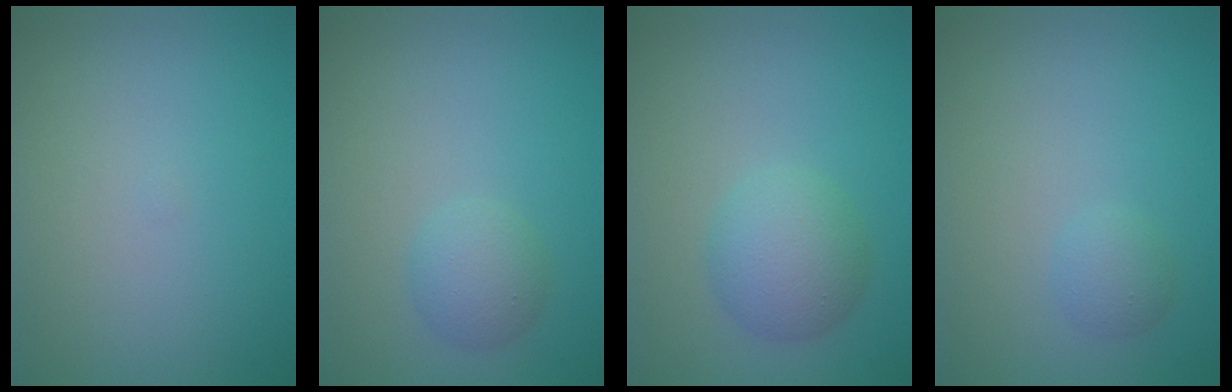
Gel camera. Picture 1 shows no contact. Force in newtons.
{"total": 2.2, "press": 2.2, "slide": 0.1}
{"total": 4.4, "press": 4.4, "slide": 0.1}
{"total": 1.4, "press": 1.4, "slide": 0.1}